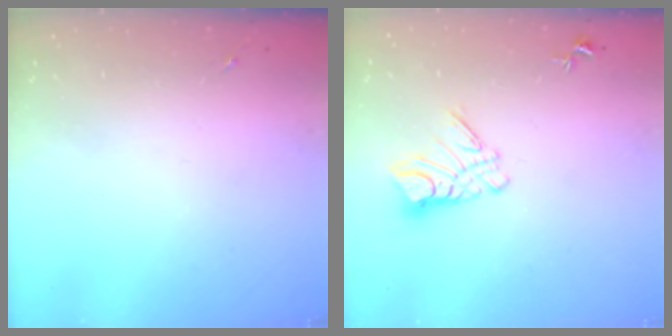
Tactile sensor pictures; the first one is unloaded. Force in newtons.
{"total": 9.7, "press": 9.7, "slide": 0.9}